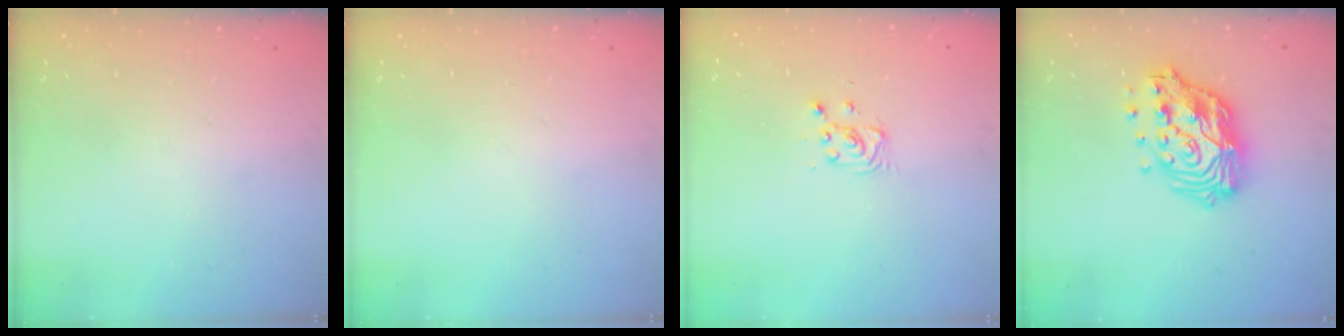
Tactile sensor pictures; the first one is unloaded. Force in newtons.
{"total": 0.0}
{"total": 2.8, "press": 2.8, "slide": 0.4}
{"total": 17.1, "press": 17.0, "slide": 1.5}